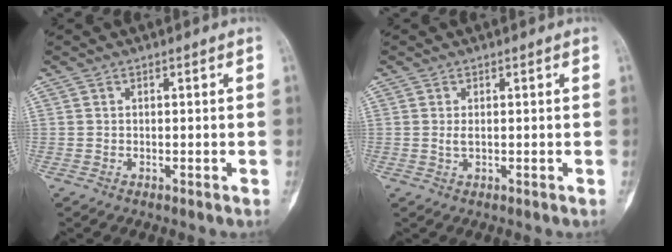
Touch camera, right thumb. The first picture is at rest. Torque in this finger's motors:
{"motor_torque": [0.67, -0.02, 0.16, -0.14, 0.09]}